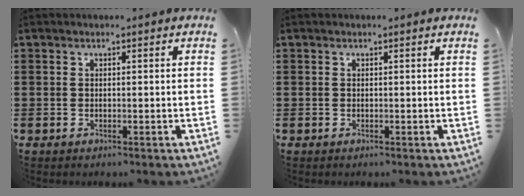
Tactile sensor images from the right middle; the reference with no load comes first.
{"total": 0.0}